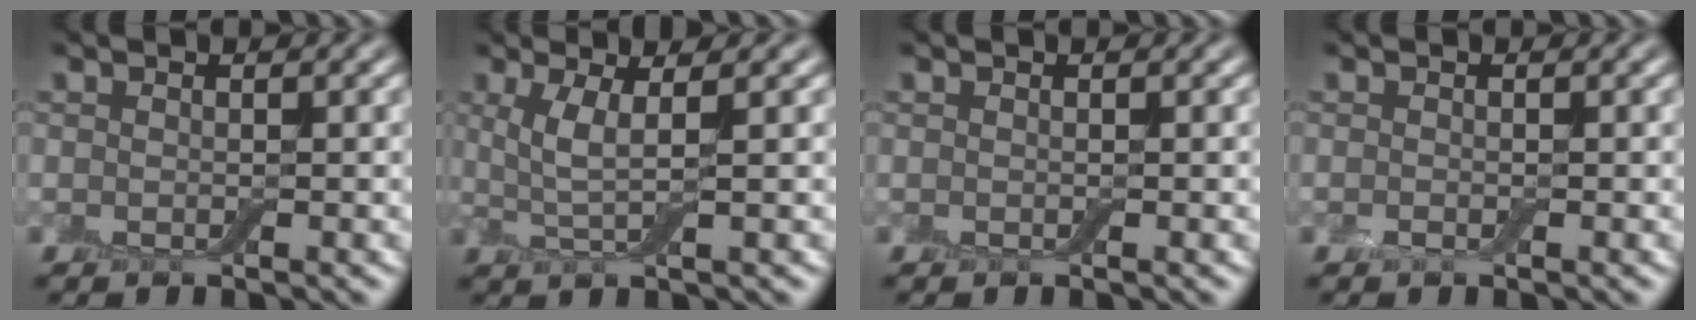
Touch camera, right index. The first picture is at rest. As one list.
[{"total": 3.2, "force": [1.0, 0.6, 3.0], "torque": [-0.065, -0.003, 0.022]}, {"total": 0.0}, {"total": 0.6, "force": [-0.3, 0.3, 0.4], "torque": [-0.010, 0.000, -0.005]}]